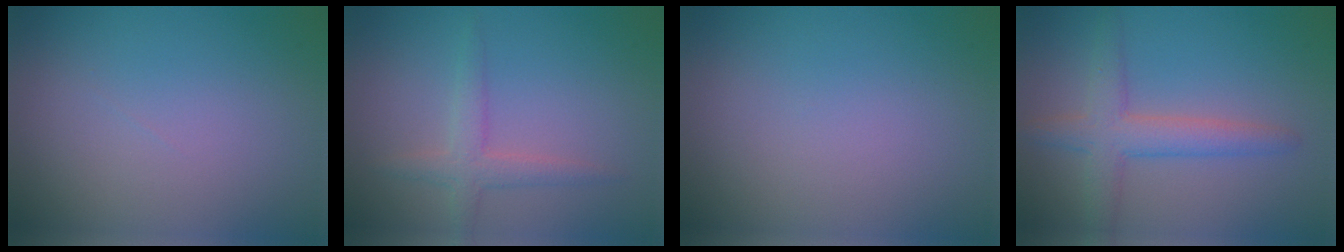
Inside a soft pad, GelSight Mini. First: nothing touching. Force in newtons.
{"total": 2.4, "press": 2.4, "slide": 0.1}
{"total": 0.0}
{"total": 4.0, "press": 4.0, "slide": 0.2}